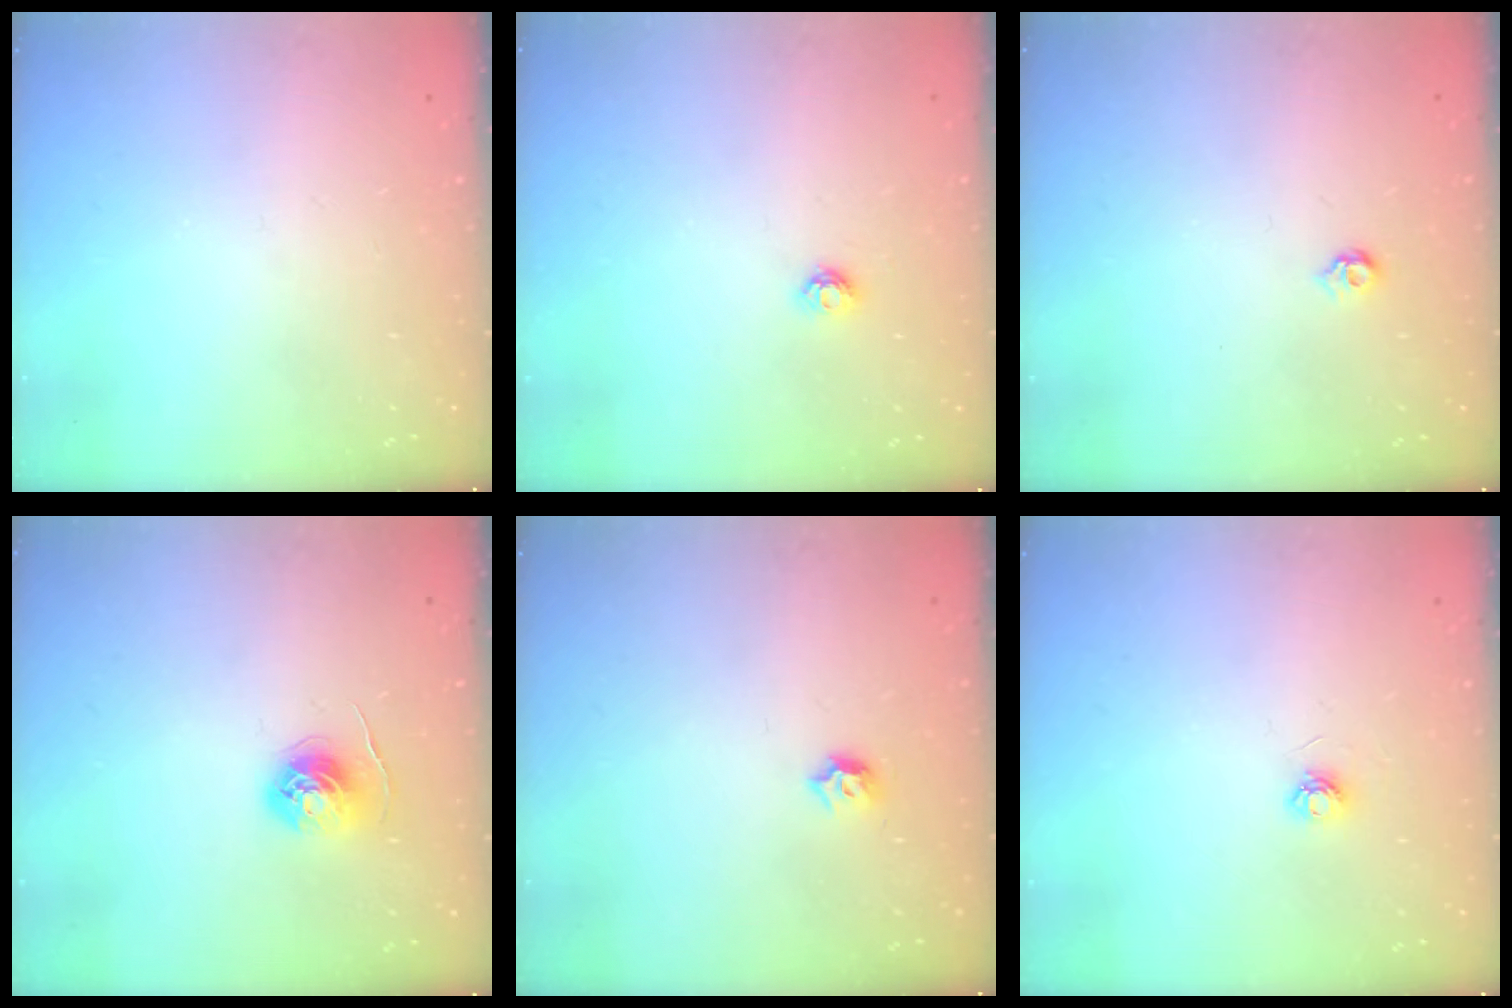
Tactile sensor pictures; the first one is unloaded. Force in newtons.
{"total": 3.6, "press": 3.5, "slide": 0.3}
{"total": 4.2, "press": 4.1, "slide": 0.8}
{"total": 5.7, "press": 5.7, "slide": 0.5}
{"total": 4.0, "press": 3.9, "slide": 0.8}
{"total": 4.7, "press": 4.6, "slide": 0.6}